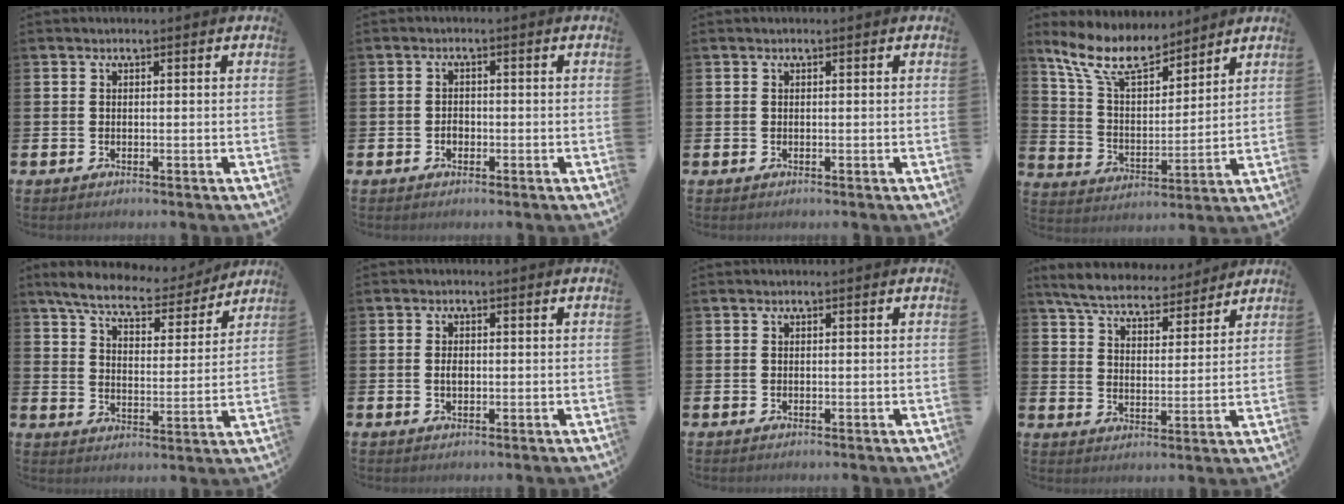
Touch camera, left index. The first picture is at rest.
{"total": 1.3, "force": [-1.0, 0.9, 0.2], "torque": [-0.001, 0.002, -0.021]}
{"total": 0.0}
{"total": 9.3, "force": [7.8, 3.0, 3.9], "torque": [-0.111, -0.037, 0.143]}
{"total": 6.8, "force": [6.4, 1.4, 2.0], "torque": [-0.064, -0.046, 0.108]}
{"total": 1.6, "force": [0.0, 1.0, 1.2], "torque": [-0.010, -0.001, -0.004]}
{"total": 0.0}
{"total": 5.9, "force": [5.7, 1.3, 1.0], "torque": [-0.048, -0.033, 0.100]}